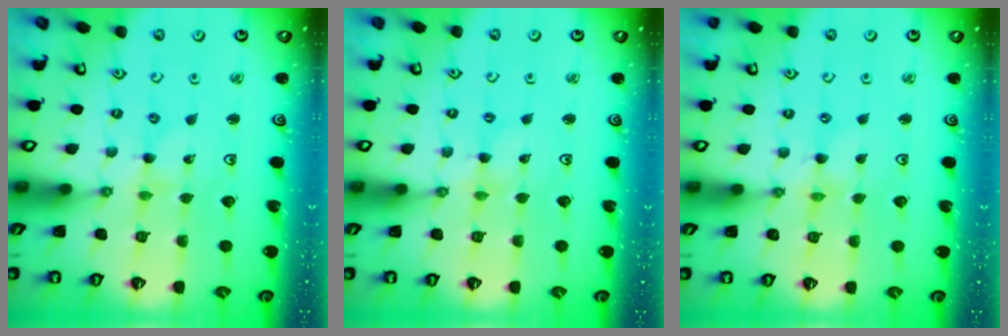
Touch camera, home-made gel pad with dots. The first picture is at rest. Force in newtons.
{"total": 1.1, "press": 1.1, "slide": 0.2}
{"total": 0.5, "press": 0.5, "slide": 0.2}